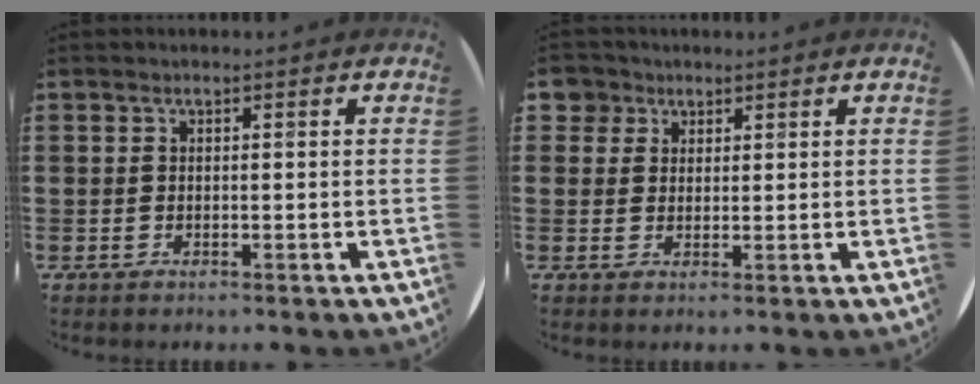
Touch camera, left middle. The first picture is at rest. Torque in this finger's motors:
{"motor_torque": [0.27, -0.21, -0.02, 0.01]}